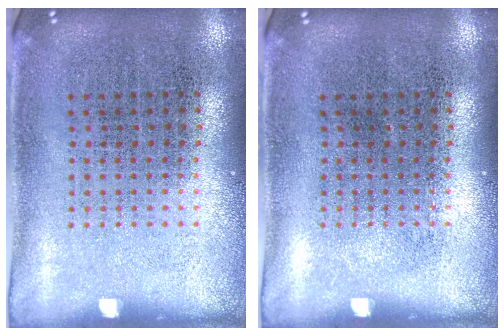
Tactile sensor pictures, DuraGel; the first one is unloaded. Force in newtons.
{"total": 0.0}